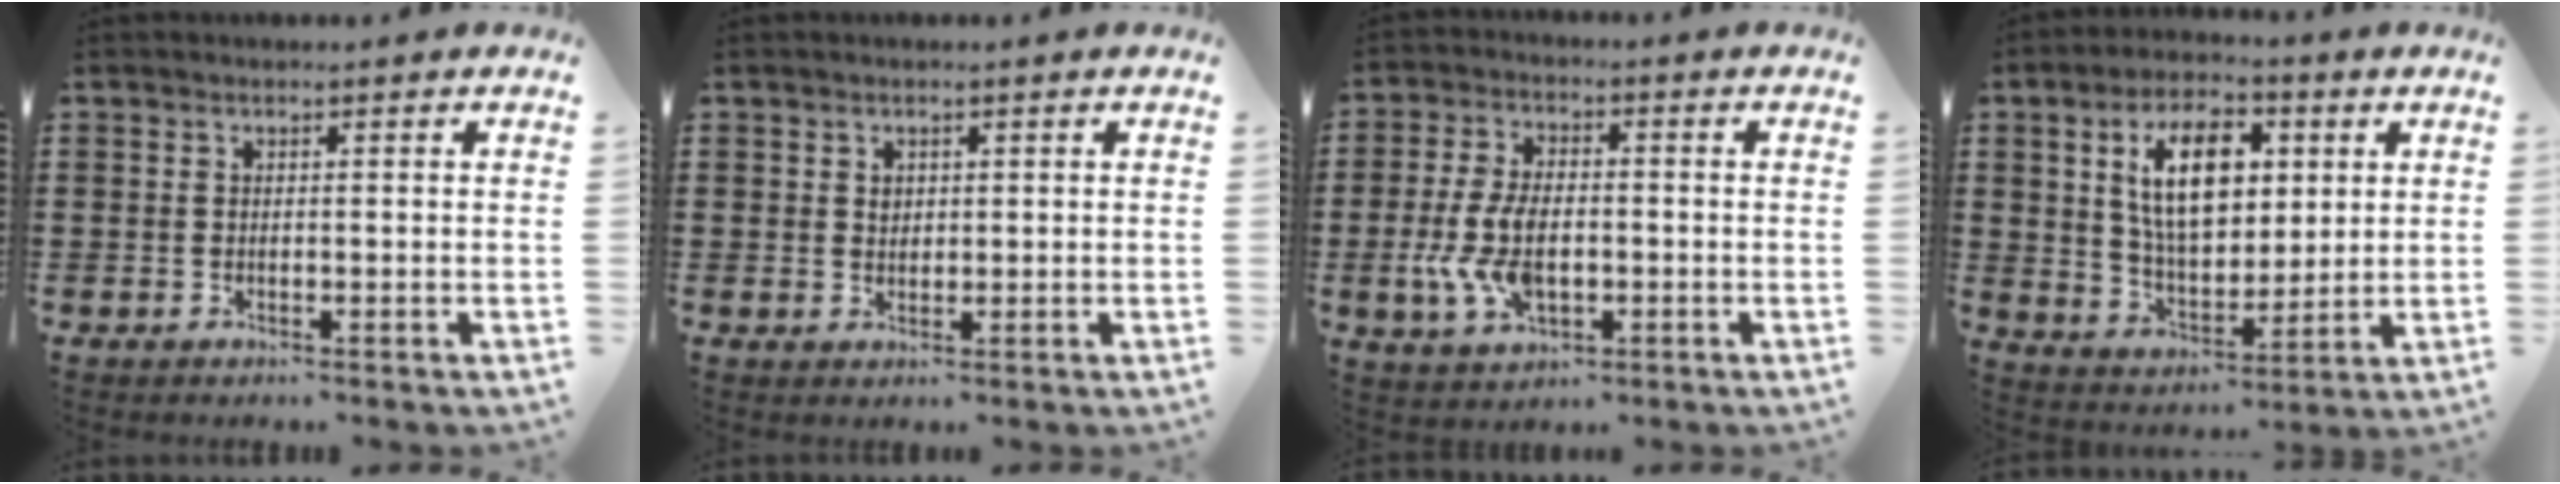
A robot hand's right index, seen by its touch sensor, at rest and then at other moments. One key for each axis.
{"total": 1.2, "fx": 0.5, "fy": 0.9, "fz": 0.5, "tx": -0.012, "ty": 0.003, "tz": 0.010}
{"total": 8.4, "fx": -1.6, "fy": 4.4, "fz": 6.9, "tx": -0.161, "ty": -0.001, "tz": -0.033}
{"total": 11.7, "fx": 3.6, "fy": 6.3, "fz": 9.1, "tx": -0.181, "ty": 0.014, "tz": 0.061}